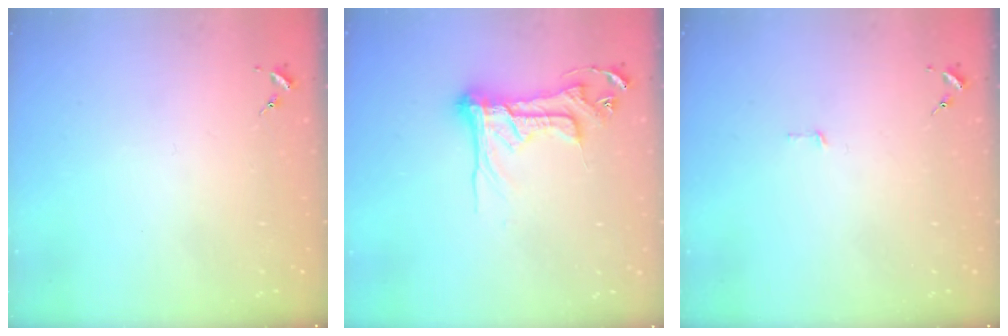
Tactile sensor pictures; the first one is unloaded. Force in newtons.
{"total": 14.7, "press": 14.6, "slide": 1.7}
{"total": 2.4, "press": 2.4, "slide": 0.2}